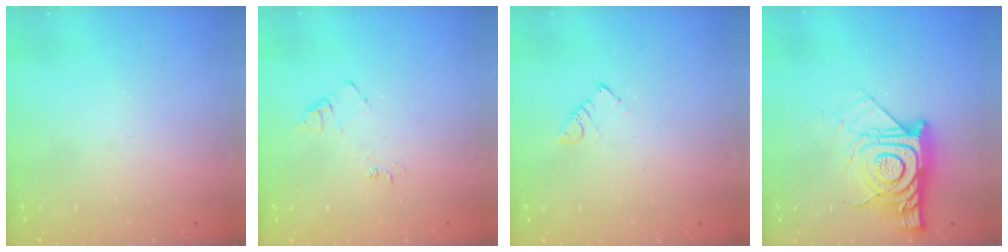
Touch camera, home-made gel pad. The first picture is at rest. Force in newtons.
{"total": 5.5, "press": 5.5, "slide": 0.6}
{"total": 2.9, "press": 2.9, "slide": 0.5}
{"total": 15.3, "press": 15.2, "slide": 1.1}